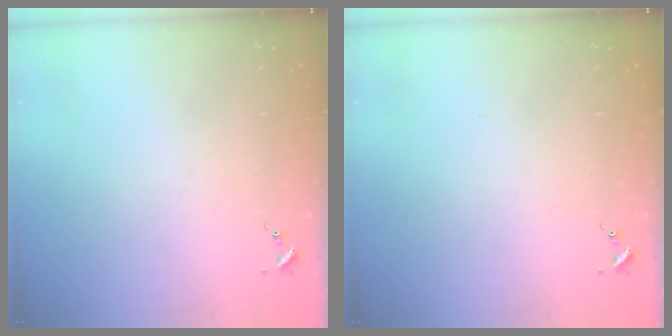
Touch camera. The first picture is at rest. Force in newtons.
{"total": 0.0}